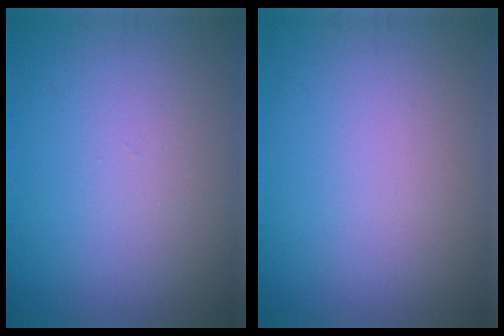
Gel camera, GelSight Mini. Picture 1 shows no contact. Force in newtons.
{"total": 0.0}